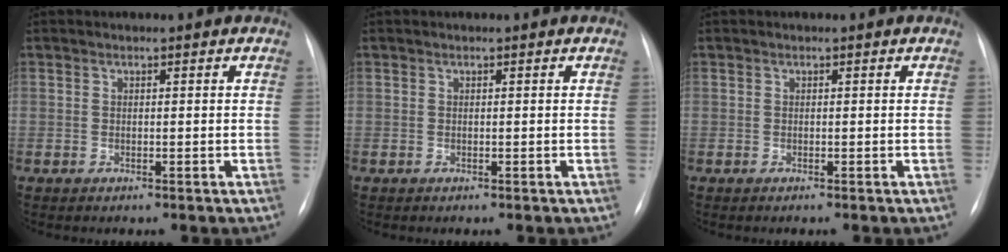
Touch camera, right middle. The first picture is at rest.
{"total": 0.0}
{"total": 0.0}